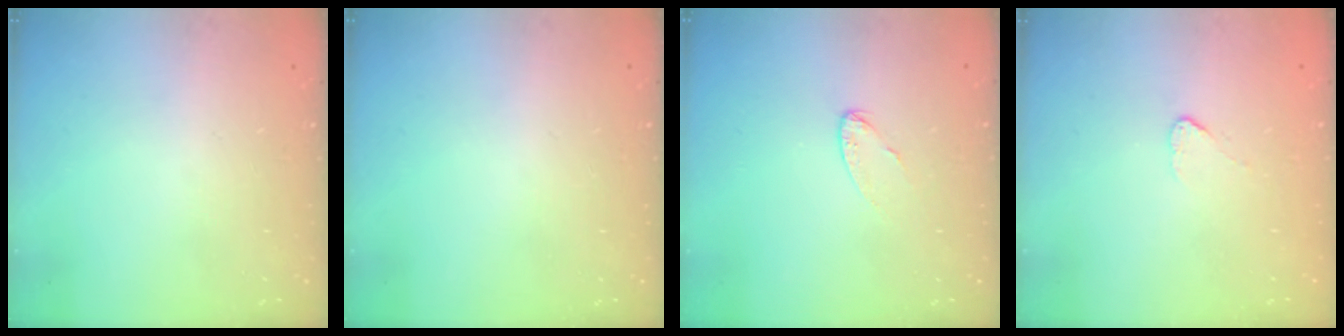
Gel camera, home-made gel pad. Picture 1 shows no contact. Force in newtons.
{"total": 0.0}
{"total": 3.4, "press": 3.4, "slide": 0.2}
{"total": 2.7, "press": 2.7, "slide": 0.3}